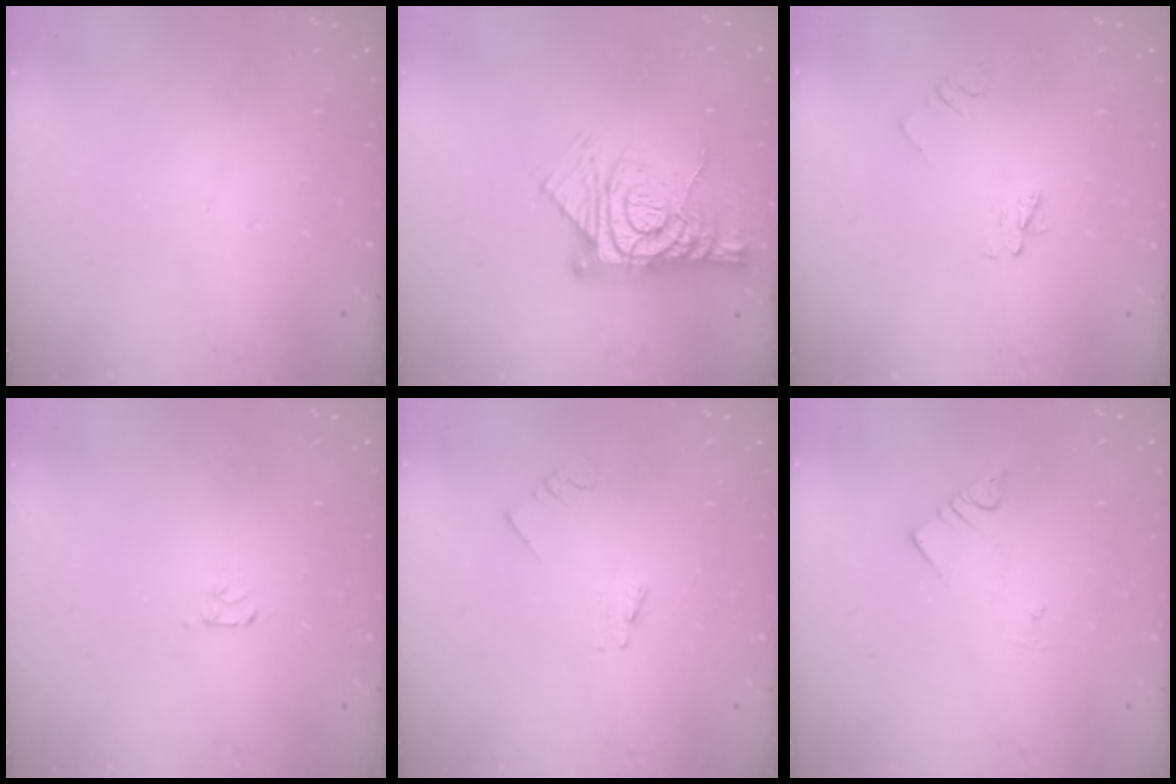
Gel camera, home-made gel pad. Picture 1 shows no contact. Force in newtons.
{"total": 12.2, "press": 12.1, "slide": 1.4}
{"total": 3.2, "press": 3.2, "slide": 0.4}
{"total": 2.5, "press": 2.4, "slide": 0.3}
{"total": 0.7, "press": 0.7, "slide": 0.1}
{"total": 3.4, "press": 3.4, "slide": 0.1}